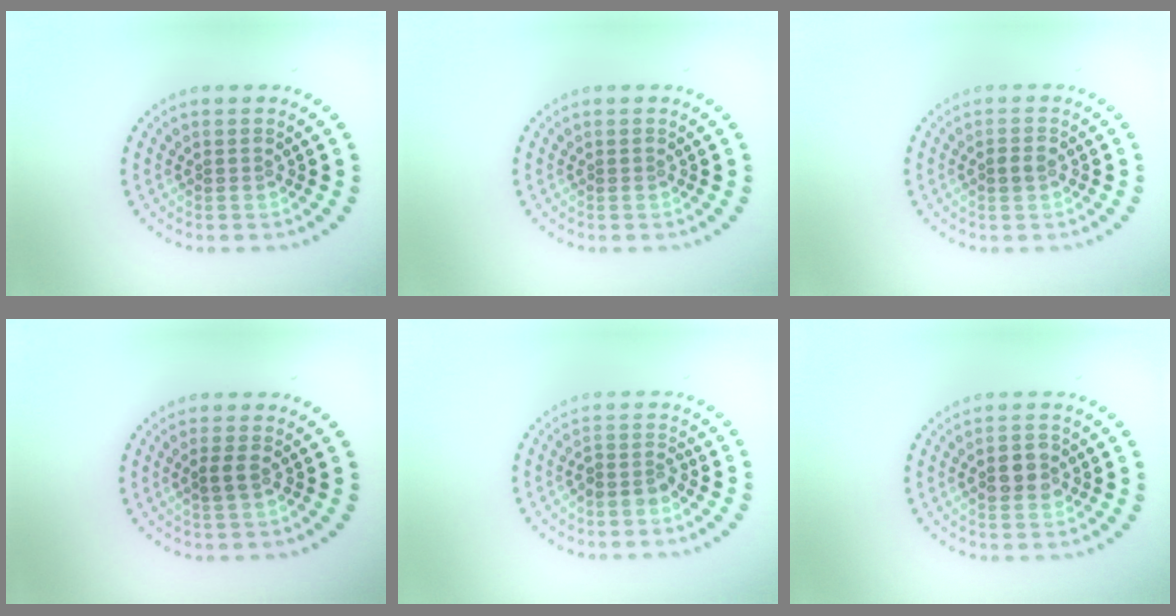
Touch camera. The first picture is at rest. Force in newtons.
{"total": 0.0}
{"total": 1.3, "press": 1.3, "slide": 0.2}
{"total": 1.6, "press": 1.5, "slide": 0.6}
{"total": 1.8, "press": 1.5, "slide": 1.1}
{"total": 2.5, "press": 2.5, "slide": 0.2}